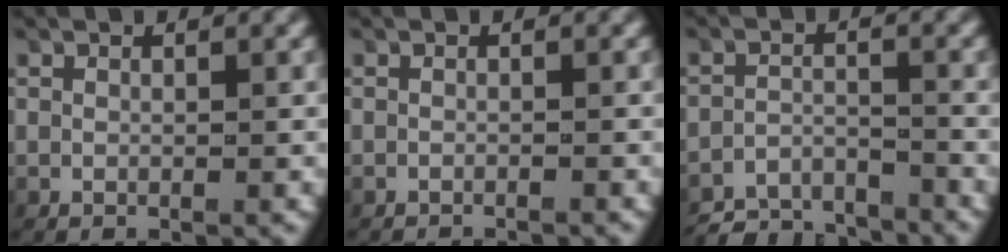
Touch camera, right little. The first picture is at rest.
{"total": 1.8, "force": [-1.8, 0.0, 0.0], "torque": [-0.003, -0.007, -0.025]}
{"total": 5.4, "force": [-4.9, 1.8, 1.2], "torque": [-0.013, -0.017, -0.084]}